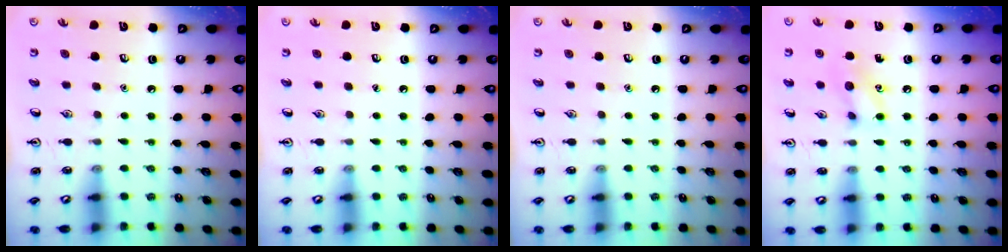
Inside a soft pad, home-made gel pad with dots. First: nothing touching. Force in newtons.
{"total": 0.0}
{"total": 0.0}
{"total": 8.5, "press": 8.4, "slide": 1.0}